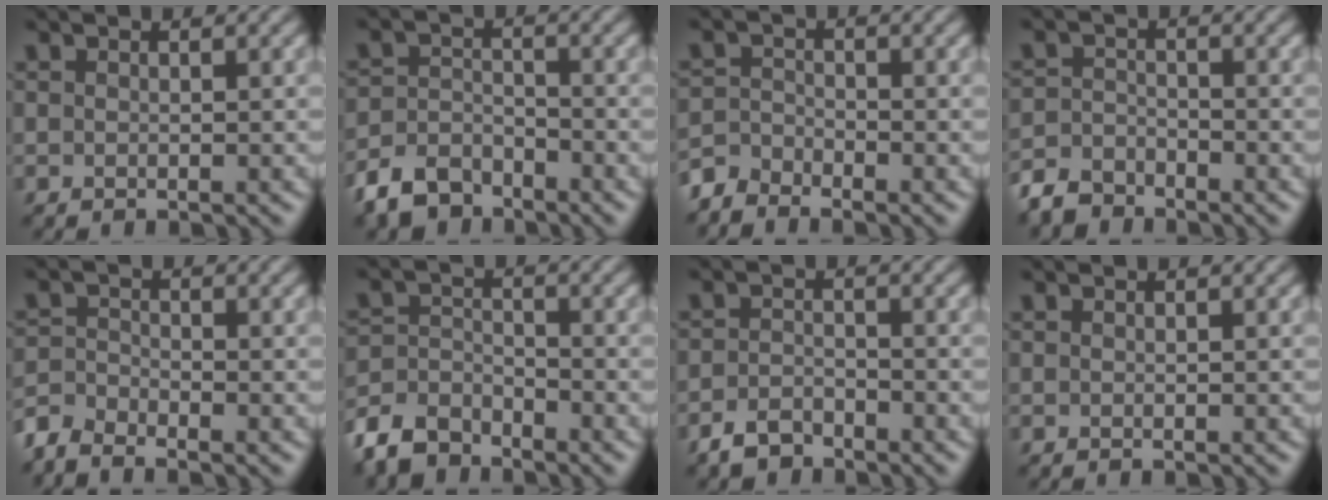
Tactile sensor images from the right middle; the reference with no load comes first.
{"total": 4.1, "force": [-3.5, 1.9, 1.0], "torque": [-0.027, 0.000, -0.074]}
{"total": 2.7, "force": [-2.5, 0.9, 0.4], "torque": [-0.016, 0.002, -0.061]}
{"total": 2.8, "force": [-2.6, 1.0, 0.2], "torque": [-0.009, 0.002, -0.061]}
{"total": 3.3, "force": [-2.9, 1.3, 1.1], "torque": [-0.031, -0.001, -0.069]}
{"total": 4.6, "force": [-4.0, 1.9, 1.0], "torque": [-0.025, -0.005, -0.088]}
{"total": 2.3, "force": [-2.0, 0.9, 0.5], "torque": [-0.013, 0.005, -0.045]}
{"total": 0.0}